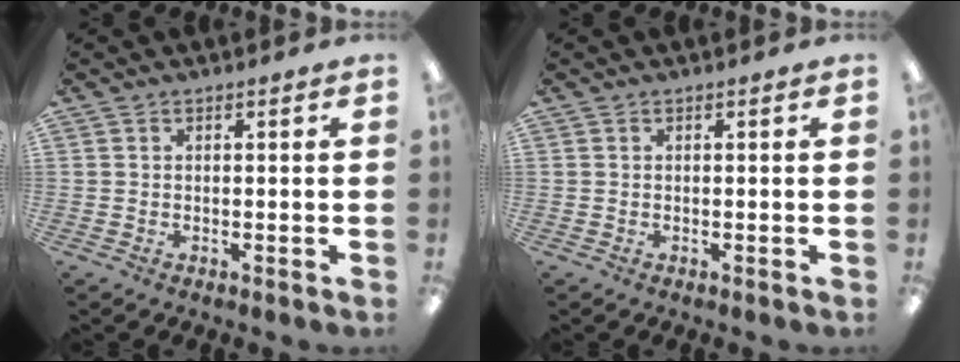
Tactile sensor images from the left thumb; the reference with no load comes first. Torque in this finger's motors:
{"motor_torque": [0.00, 0.00, 0.00, 0.00, 0.00]}